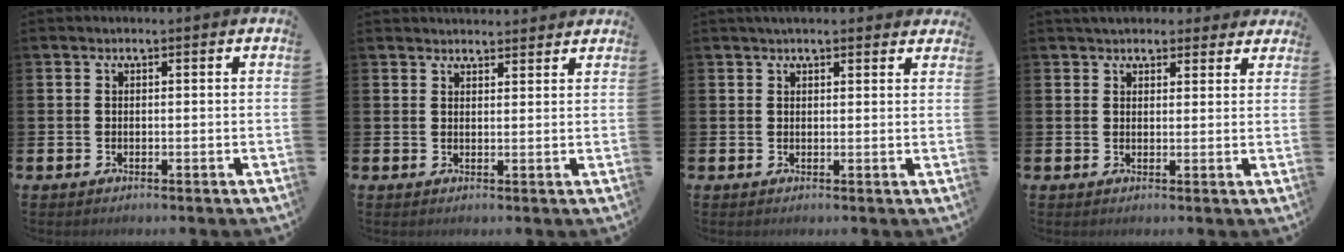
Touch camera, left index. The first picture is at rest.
{"total": 2.5, "force": [2.4, 0.4, -0.1], "torque": [0.009, -0.014, 0.042]}
{"total": 2.3, "force": [2.2, 0.4, 0.6], "torque": [-0.011, -0.004, 0.039]}
{"total": 3.8, "force": [3.5, 1.4, 0.3], "torque": [-0.003, -0.012, 0.064]}